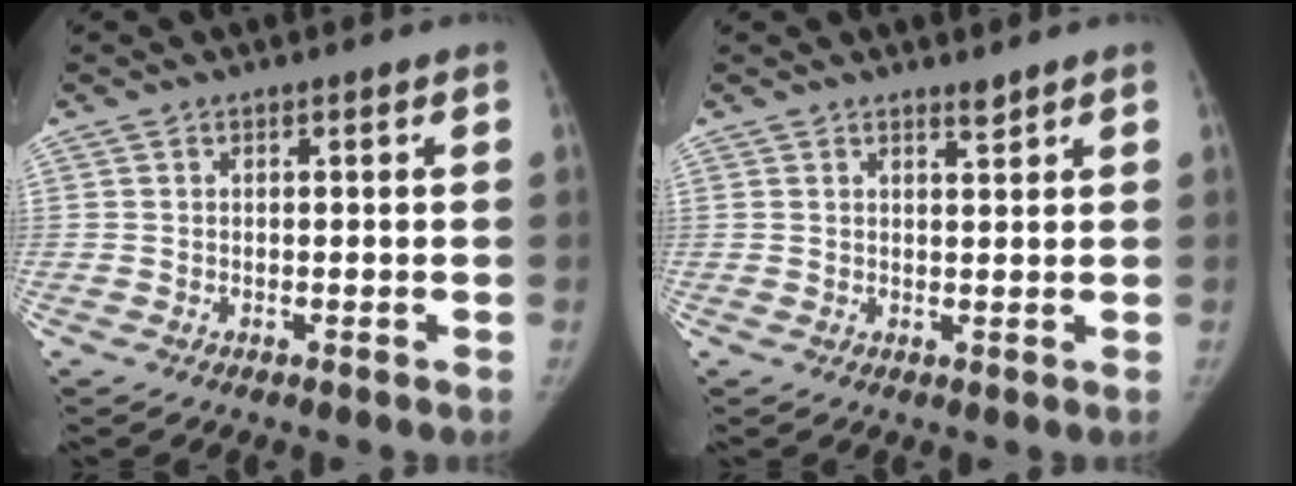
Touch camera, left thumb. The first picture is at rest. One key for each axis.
{"total": 1.3, "fx": 1.2, "fy": 0.2, "fz": 0.4, "tx": 0.001, "ty": -0.013, "tz": 0.021}